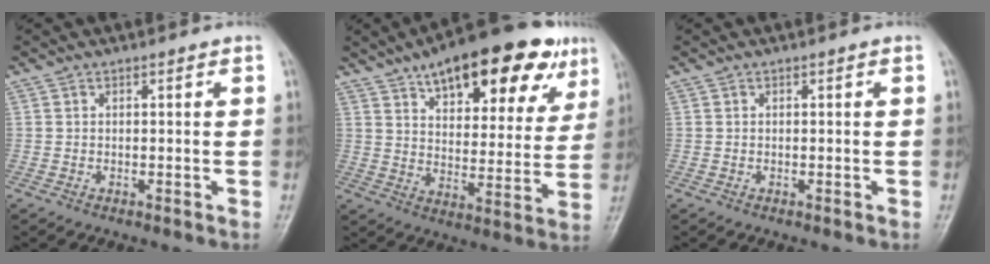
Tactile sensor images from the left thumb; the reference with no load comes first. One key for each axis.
{"total": 23.5, "fx": 13.8, "fy": 10.0, "fz": 16.2, "tx": -0.191, "ty": -0.020, "tz": 0.201}
{"total": 0.0}